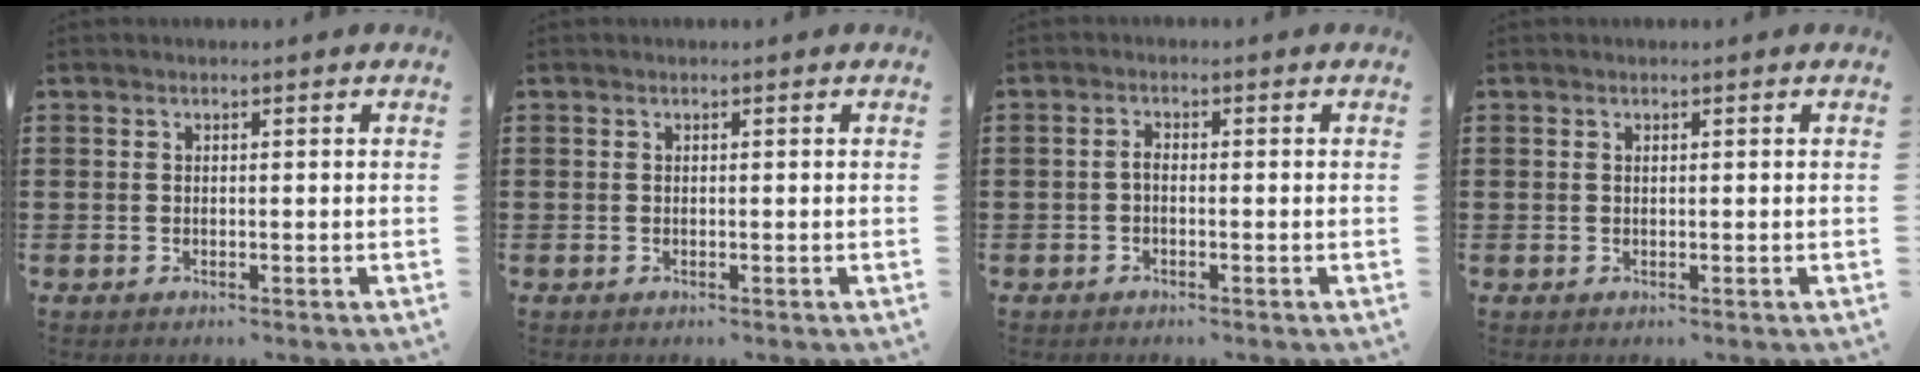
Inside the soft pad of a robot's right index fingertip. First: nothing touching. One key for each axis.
{"total": 0.0}
{"total": 1.3, "fx": -0.6, "fy": 0.5, "fz": 1.0, "tx": -0.021, "ty": -0.001, "tz": -0.012}
{"total": 0.0}